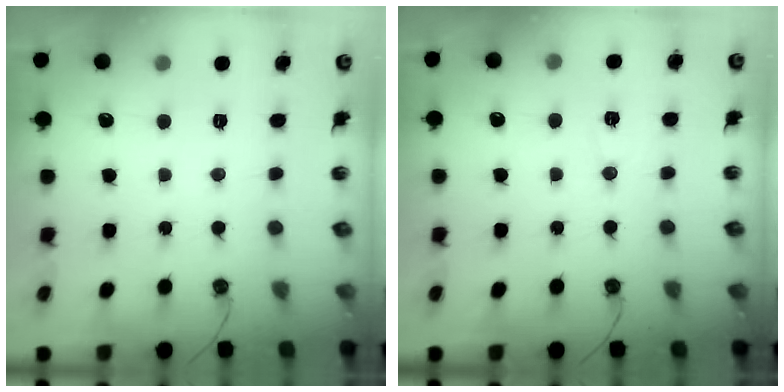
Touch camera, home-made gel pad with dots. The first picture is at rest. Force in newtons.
{"total": 6.3, "press": 6.2, "slide": 1.1}